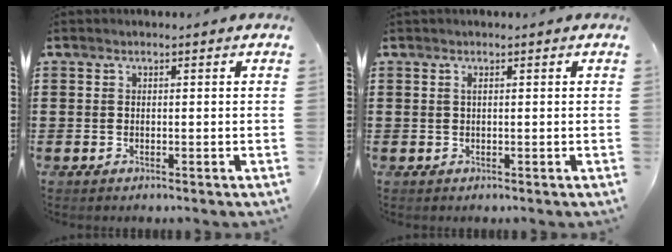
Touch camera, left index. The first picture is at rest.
{"total": 0.7, "force": [0.2, 0.0, 0.6], "torque": [-0.013, -0.002, 0.004]}